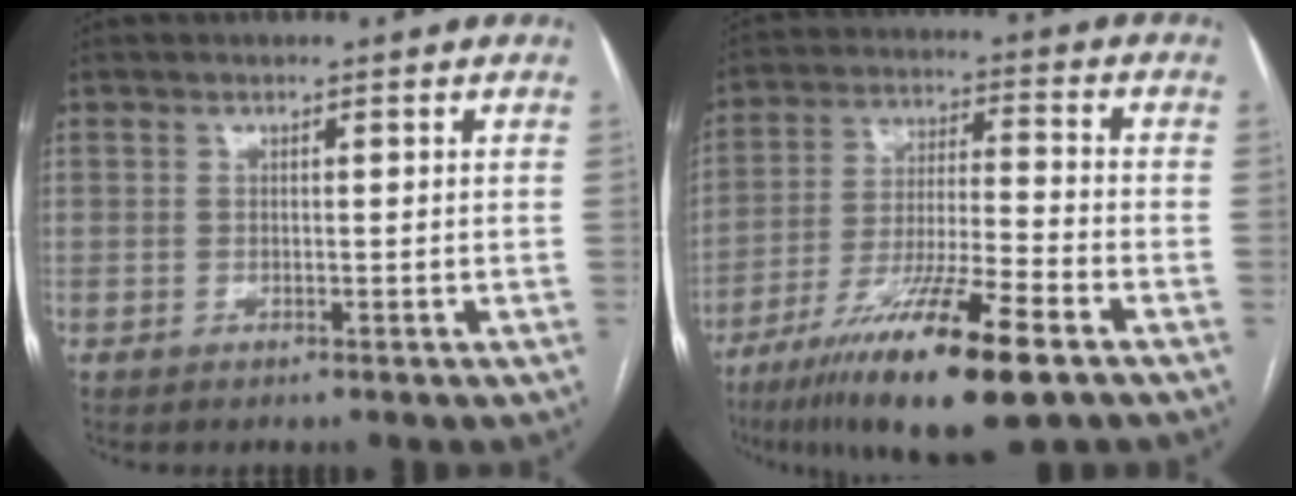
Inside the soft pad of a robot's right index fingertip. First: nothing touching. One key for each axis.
{"total": 17.6, "fx": -10.6, "fy": 1.5, "fz": 14.0, "tx": -0.249, "ty": -0.040, "tz": -0.185}